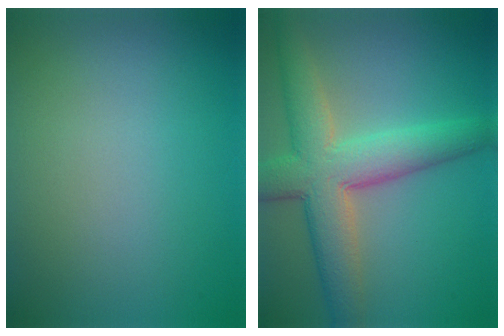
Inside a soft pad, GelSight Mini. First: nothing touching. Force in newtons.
{"total": 7.5, "press": 7.5, "slide": 0.4}